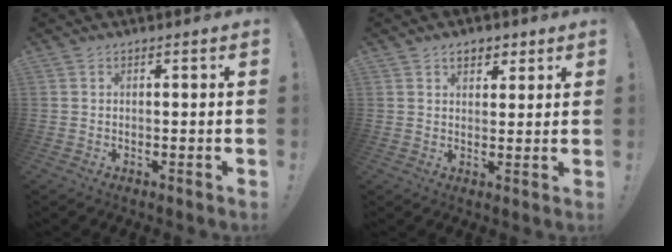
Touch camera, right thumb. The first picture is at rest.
{"total": 4.3, "force": [2.4, 3.1, 1.9], "torque": [-0.021, -0.005, 0.041]}